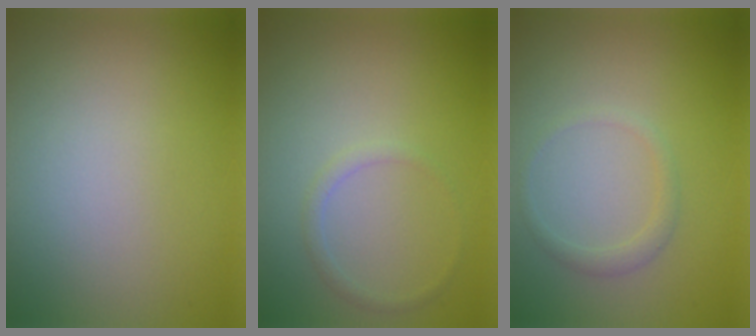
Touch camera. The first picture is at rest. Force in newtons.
{"total": 0.9, "press": 0.9, "slide": 0.1}
{"total": 1.2, "press": 1.1, "slide": 0.1}